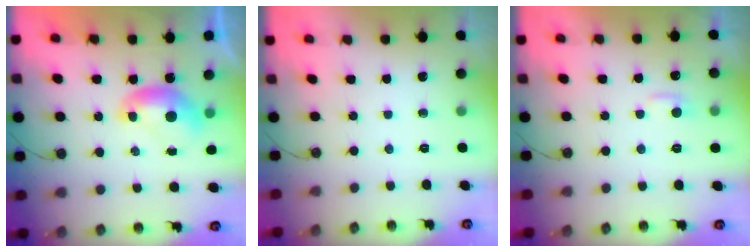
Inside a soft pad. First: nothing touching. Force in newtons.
{"total": 0.0}
{"total": 2.9, "press": 2.9, "slide": 0.4}